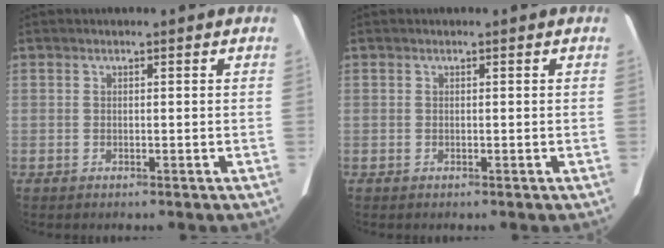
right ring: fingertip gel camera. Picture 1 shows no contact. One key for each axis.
{"total": 0.0}